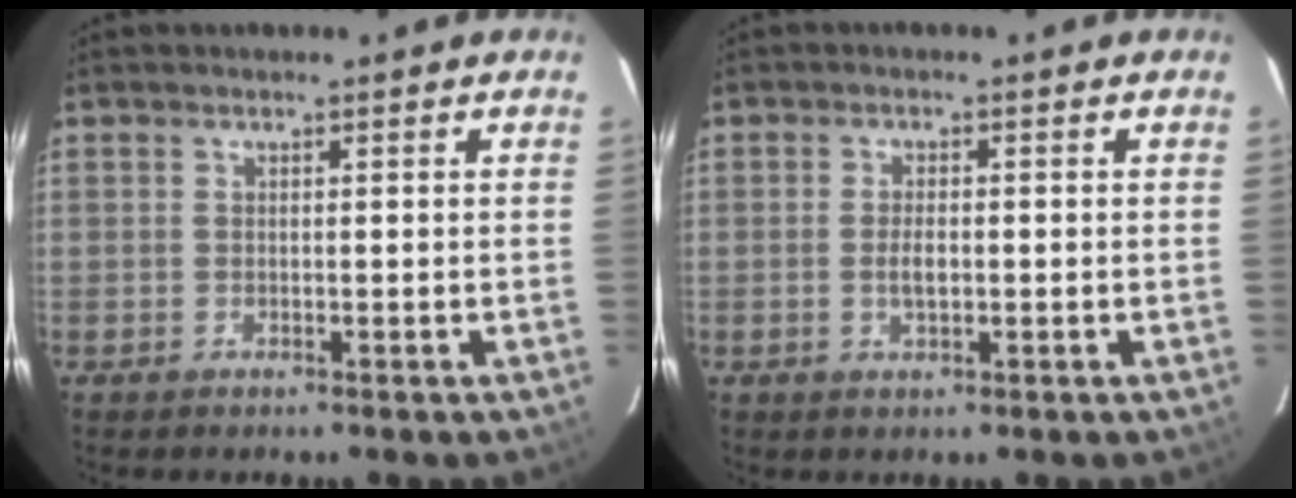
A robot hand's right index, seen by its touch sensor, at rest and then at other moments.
{"total": 2.7, "force": [-0.3, 1.2, 2.4], "torque": [-0.045, -0.002, -0.004]}